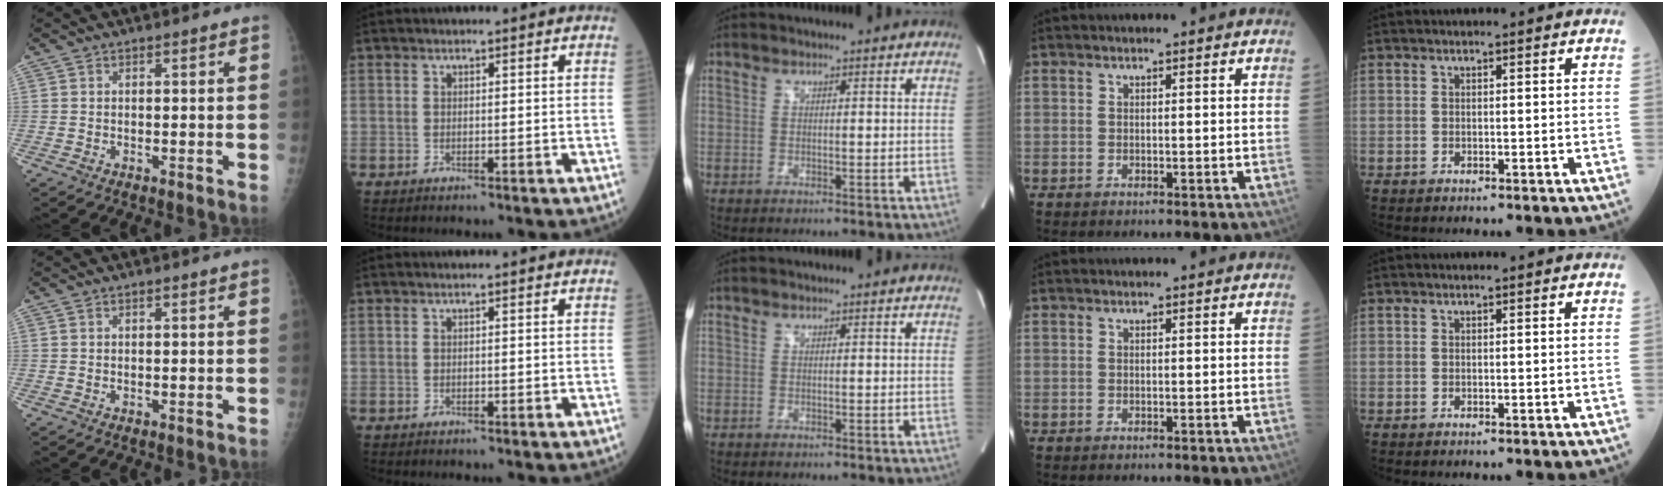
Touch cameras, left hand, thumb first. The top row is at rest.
{}